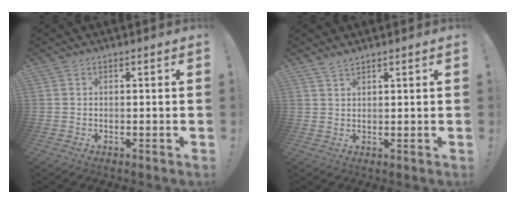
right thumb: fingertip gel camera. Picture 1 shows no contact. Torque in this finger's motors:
{"motor_torque": [0.00, -0.01, 0.25, 0.04, 0.00]}